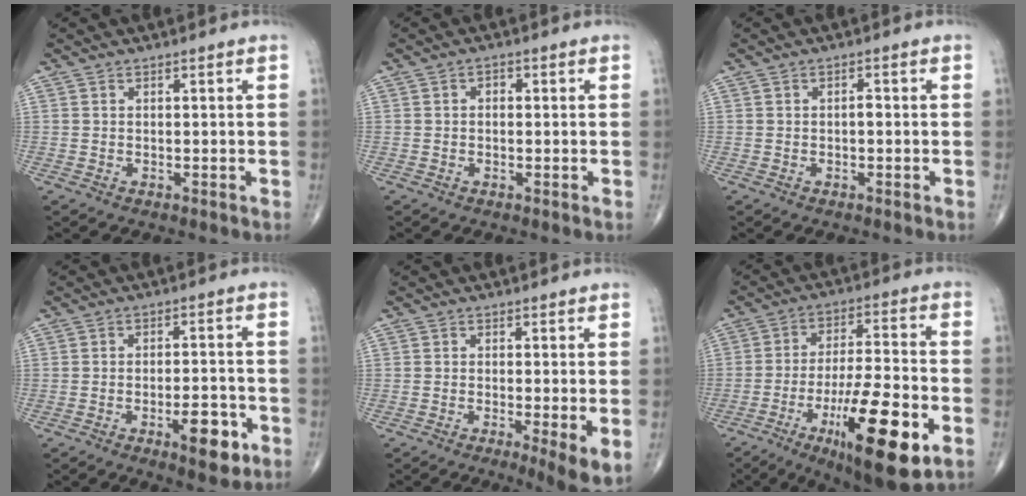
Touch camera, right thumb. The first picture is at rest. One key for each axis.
{"total": 1.4, "fx": 0.1, "fy": 1.0, "fz": 1.0, "tx": -0.008, "ty": 0.006, "tz": -0.002}
{"total": 1.0, "fx": -0.2, "fy": 0.5, "fz": 0.8, "tx": -0.012, "ty": 0.003, "tz": -0.006}
{"total": 8.0, "fx": -3.7, "fy": 2.9, "fz": 6.4, "tx": -0.082, "ty": 0.016, "tz": -0.050}
{"total": 6.5, "fx": -1.9, "fy": 1.0, "fz": 6.1, "tx": -0.099, "ty": -0.018, "tz": -0.033}
{"total": 20.9, "fx": -8.3, "fy": 5.5, "fz": 18.3, "tx": -0.297, "ty": 0.020, "tz": -0.128}